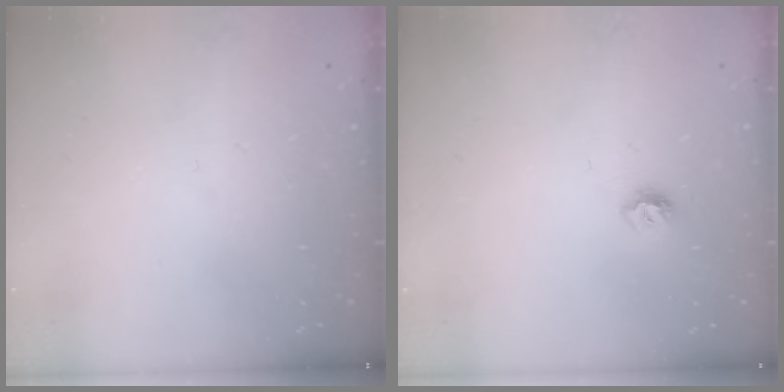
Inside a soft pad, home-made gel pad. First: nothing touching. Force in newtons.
{"total": 6.5, "press": 6.5, "slide": 0.8}